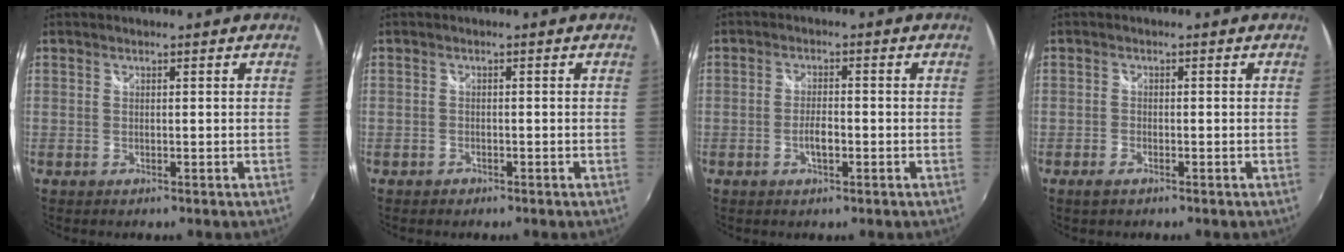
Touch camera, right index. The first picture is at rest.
{"total": 1.3, "force": [-1.0, 0.9, 0.1], "torque": [-0.007, 0.000, -0.017]}
{"total": 3.2, "force": [-1.3, 1.1, 2.7], "torque": [-0.055, 0.001, -0.025]}
{"total": 1.7, "force": [-1.3, 0.7, 0.9], "torque": [-0.022, -0.004, -0.026]}